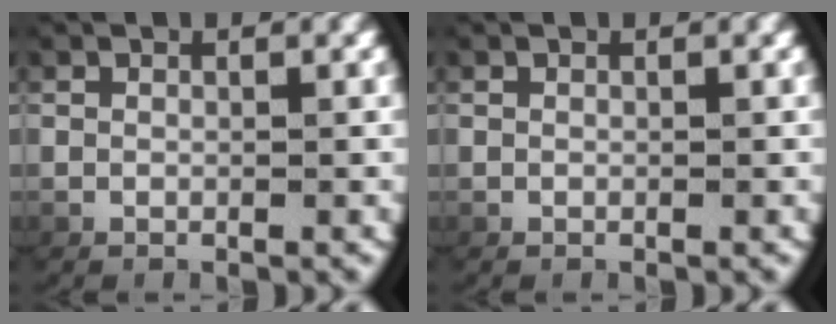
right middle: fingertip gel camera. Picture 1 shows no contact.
{"total": 0.0}